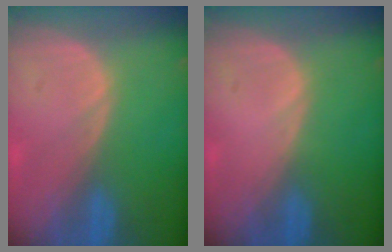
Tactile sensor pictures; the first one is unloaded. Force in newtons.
{"total": 0.0}